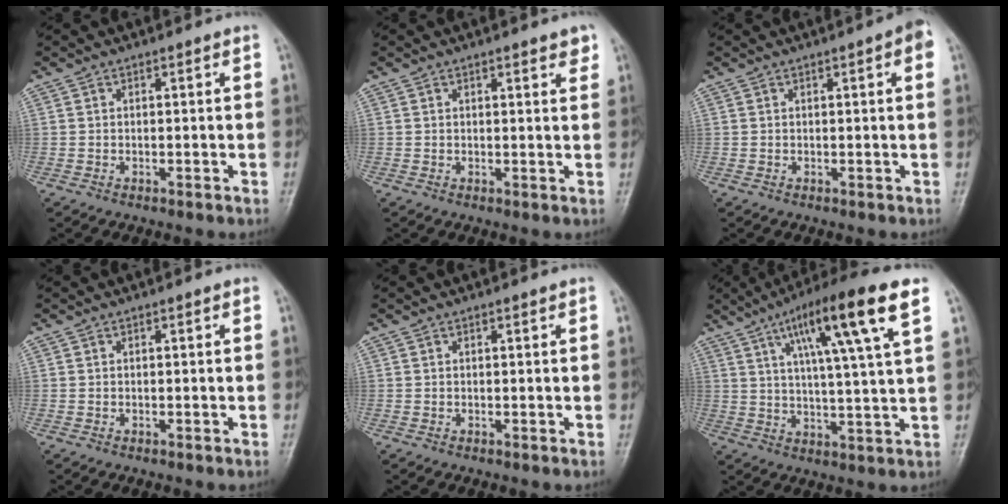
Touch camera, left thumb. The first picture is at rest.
{"total": 2.8, "force": [1.8, 0.7, 1.9], "torque": [-0.016, -0.008, 0.021]}
{"total": 3.3, "force": [1.1, 0.6, 3.0], "torque": [-0.035, 0.005, 0.010]}
{"total": 0.0}
{"total": 0.5, "force": [0.3, 0.1, 0.4], "torque": [-0.006, 0.001, 0.003]}
{"total": 16.5, "force": [7.5, 1.6, 14.6], "torque": [-0.240, -0.010, 0.118]}